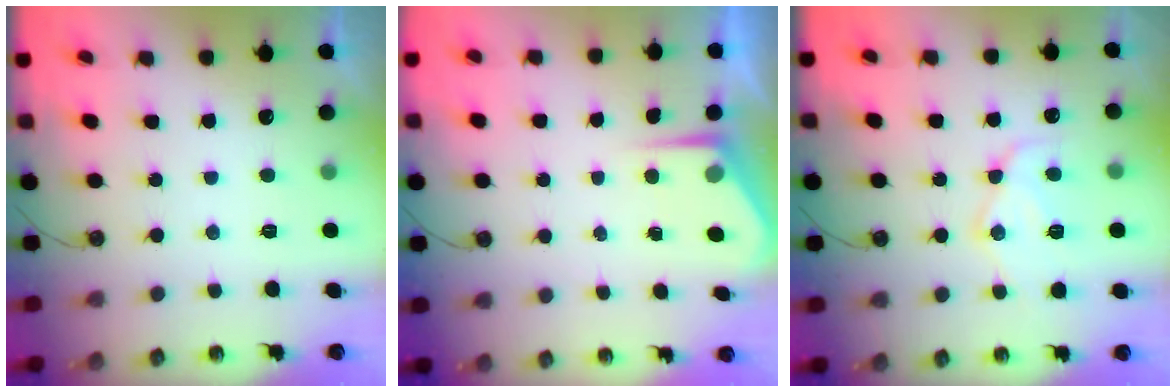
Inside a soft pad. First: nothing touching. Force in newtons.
{"total": 4.6, "press": 4.6, "slide": 0.2}
{"total": 12.1, "press": 12.1, "slide": 1.2}